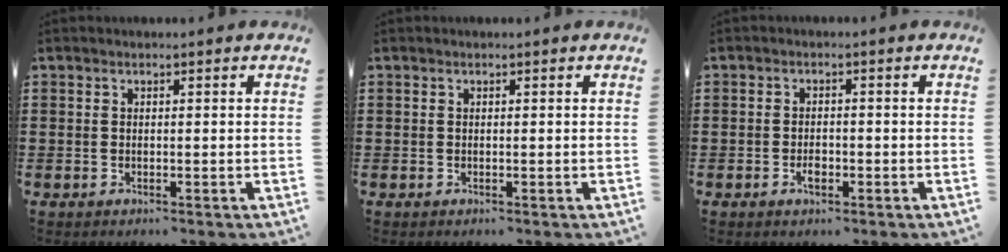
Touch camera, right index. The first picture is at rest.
{"total": 0.0}
{"total": 2.1, "force": [-0.8, 1.0, 1.6], "torque": [-0.032, 0.001, -0.015]}